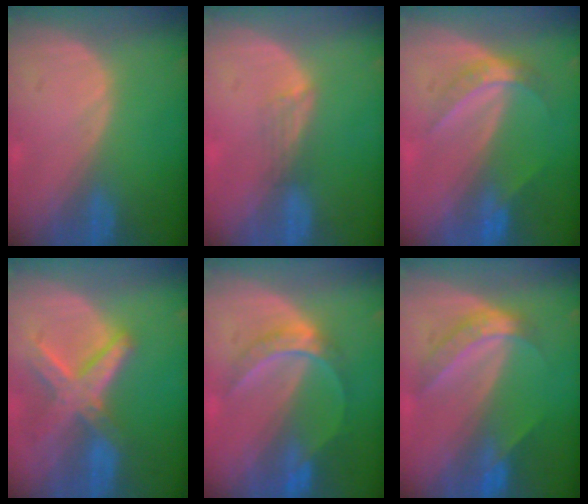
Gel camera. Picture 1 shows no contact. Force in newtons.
{"total": 2.0, "press": 1.6, "slide": 1.3}
{"total": 4.7, "press": 4.2, "slide": 2.1}
{"total": 8.3, "press": 7.1, "slide": 4.3}
{"total": 6.4, "press": 5.5, "slide": 3.2}
{"total": 6.0, "press": 5.0, "slide": 3.4}